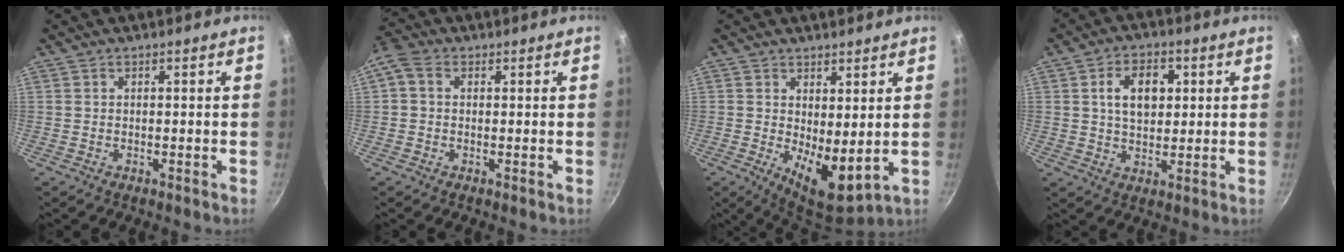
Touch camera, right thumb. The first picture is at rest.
{"total": 4.3, "force": [0.8, 3.2, 2.8], "torque": [-0.067, 0.018, 0.005]}
{"total": 8.8, "force": [1.0, 3.8, 7.9], "torque": [-0.103, -0.031, 0.027]}
{"total": 8.3, "force": [1.9, 5.5, 6.0], "torque": [-0.077, 0.002, 0.028]}